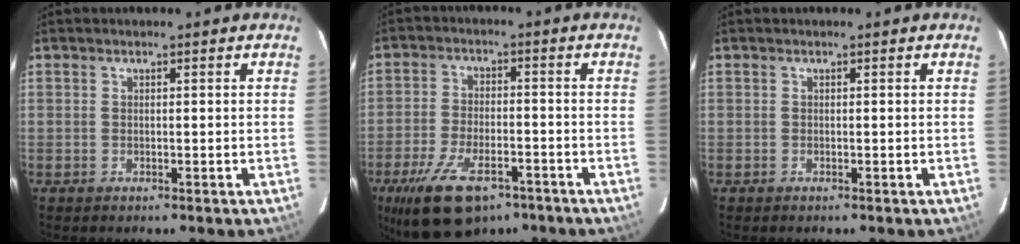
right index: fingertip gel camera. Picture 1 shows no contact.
{"total": 15.1, "force": [-9.5, 7.0, 9.5], "torque": [-0.207, -0.025, -0.160]}
{"total": 0.0}